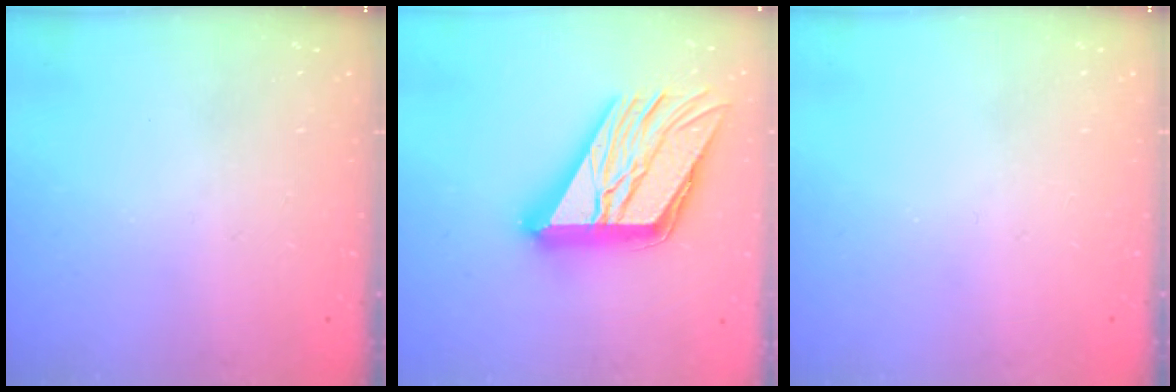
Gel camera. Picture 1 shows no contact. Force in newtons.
{"total": 28.7, "press": 28.6, "slide": 3.0}
{"total": 0.0}